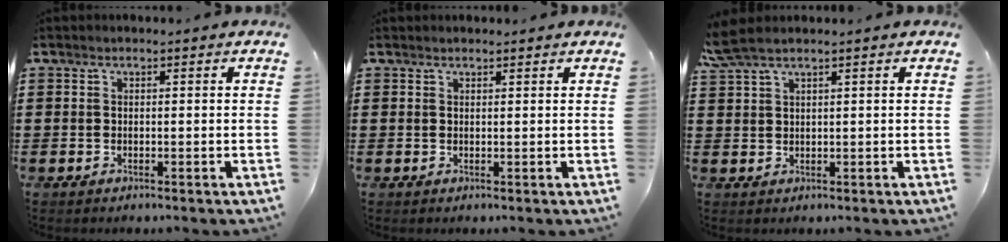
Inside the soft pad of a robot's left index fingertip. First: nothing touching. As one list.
[{"total": 0.7, "force": [0.7, 0.0, 0.2], "torque": [-0.006, -0.001, 0.013]}, {"total": 2.9, "force": [2.0, 0.5, 2.0], "torque": [-0.045, 0.002, 0.037]}]